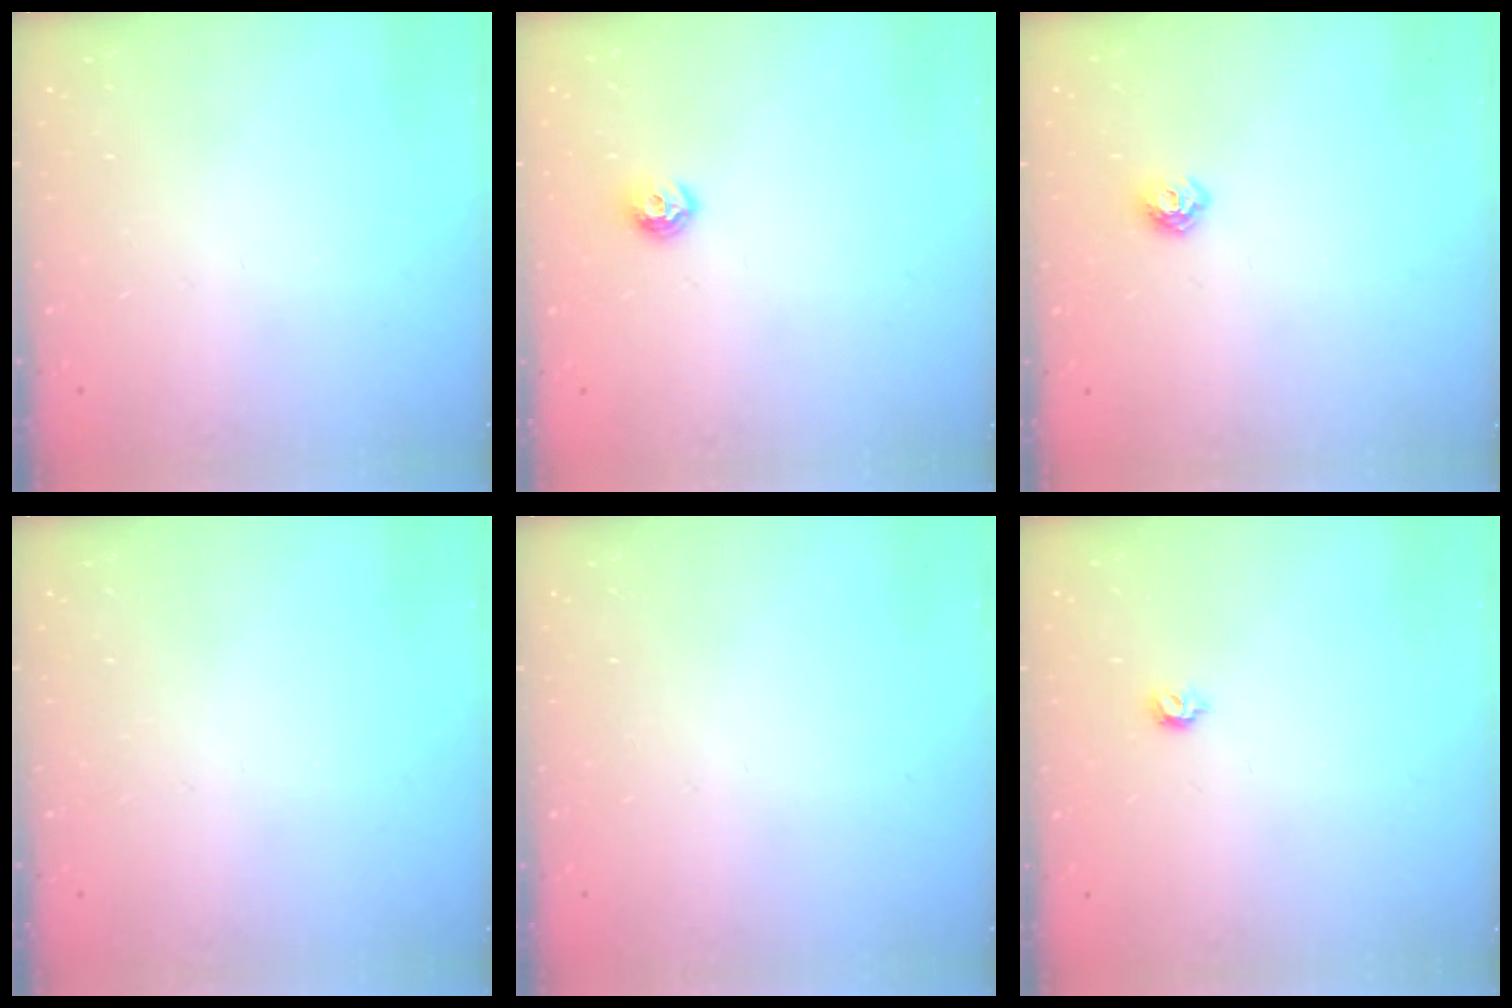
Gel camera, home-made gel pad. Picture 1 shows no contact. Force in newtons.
{"total": 7.5, "press": 7.4, "slide": 0.7}
{"total": 6.8, "press": 6.7, "slide": 1.0}
{"total": 0.0}
{"total": 0.0}
{"total": 4.1, "press": 4.0, "slide": 0.8}